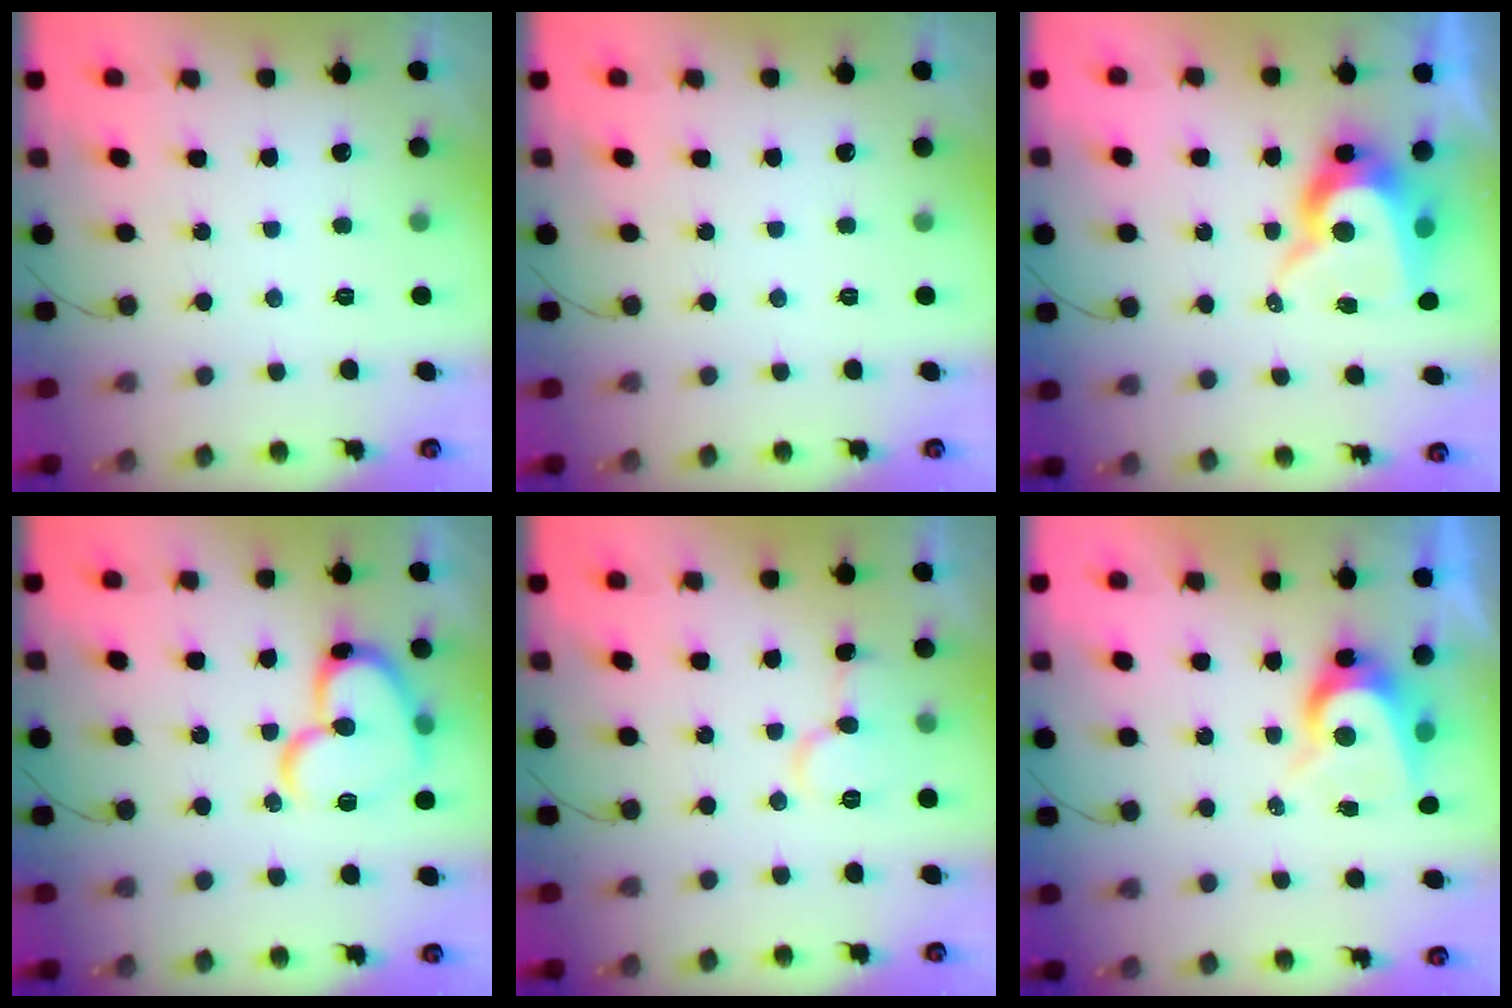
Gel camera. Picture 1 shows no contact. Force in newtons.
{"total": 0.0}
{"total": 12.5, "press": 12.5, "slide": 0.8}
{"total": 16.5, "press": 16.4, "slide": 2.0}
{"total": 7.9, "press": 7.9, "slide": 0.8}
{"total": 8.8, "press": 8.8, "slide": 0.4}